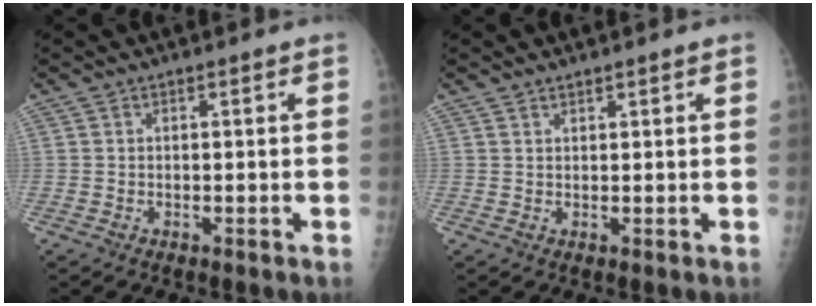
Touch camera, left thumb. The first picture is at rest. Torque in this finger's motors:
{"motor_torque": [-0.11, -0.13, -0.14, -0.29, -0.07]}